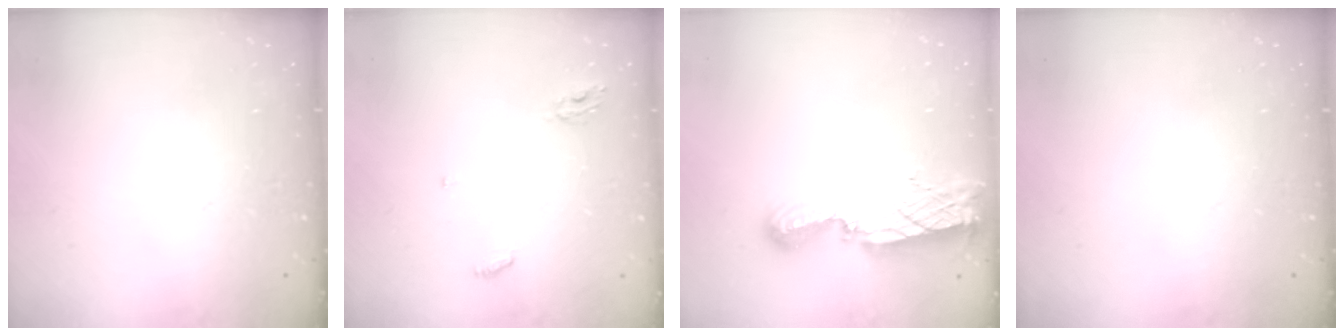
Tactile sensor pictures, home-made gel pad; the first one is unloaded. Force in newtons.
{"total": 4.1, "press": 4.1, "slide": 0.2}
{"total": 8.4, "press": 8.4, "slide": 0.8}
{"total": 0.0}